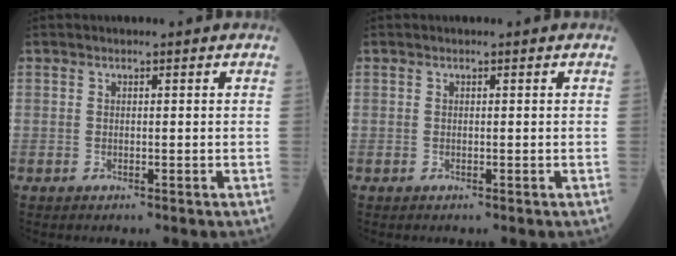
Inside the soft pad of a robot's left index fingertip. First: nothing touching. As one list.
[{"total": 0.0}]